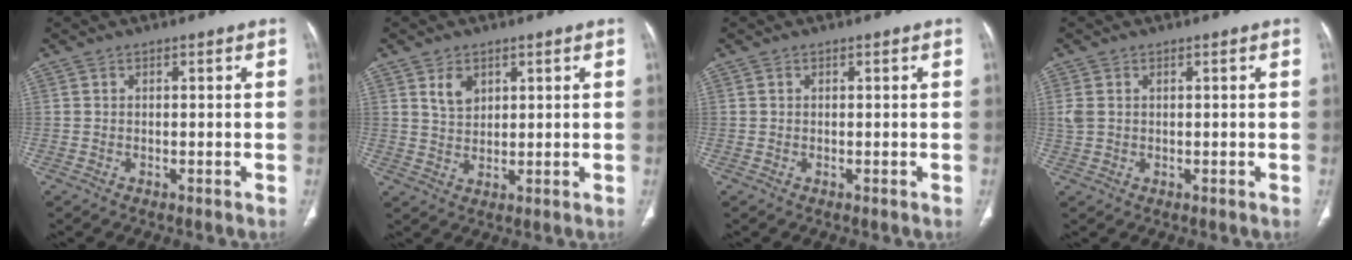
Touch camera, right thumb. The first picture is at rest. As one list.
[{"total": 4.2, "force": [2.2, 2.8, 2.2], "torque": [-0.026, -0.016, 0.047]}, {"total": 0.0}, {"total": 2.6, "force": [0.5, 1.8, 1.7], "torque": [-0.053, 0.006, 0.014]}]